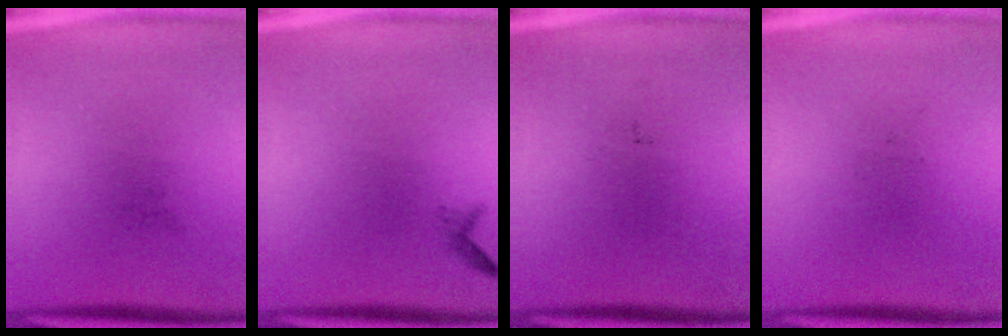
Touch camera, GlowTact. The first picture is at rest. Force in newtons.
{"total": 0.6}
{"total": 0.0}
{"total": 0.0}